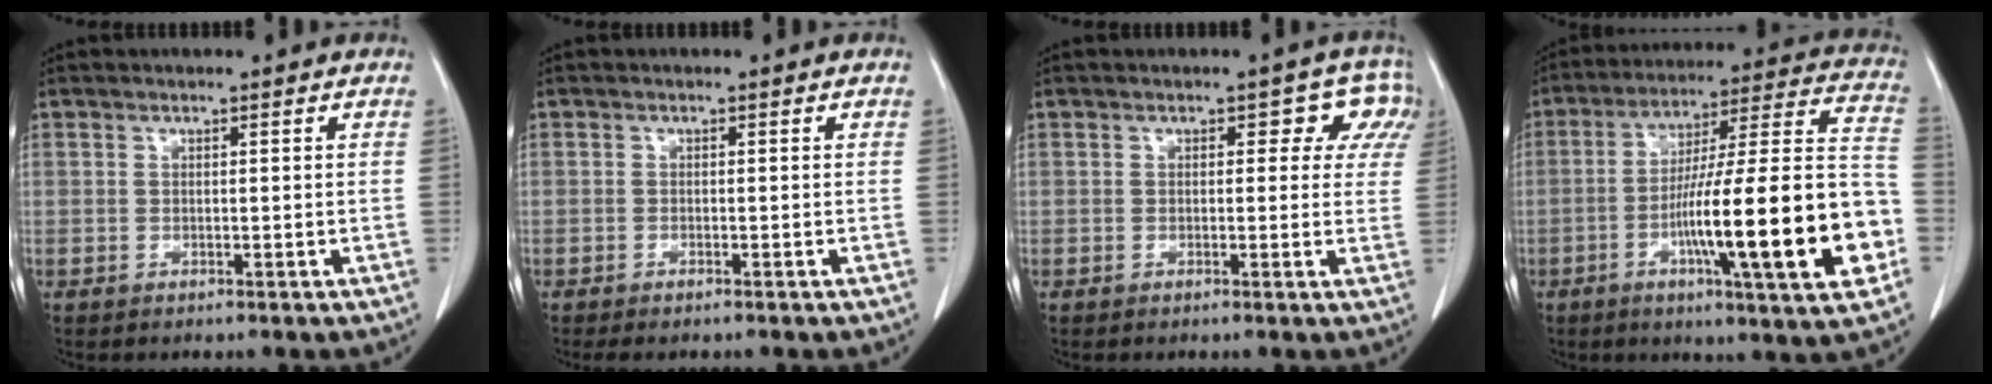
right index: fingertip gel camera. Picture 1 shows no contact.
{"total": 2.0, "force": [-1.7, 0.2, 1.0], "torque": [-0.012, -0.004, -0.021]}
{"total": 4.6, "force": [2.1, 3.2, 2.5], "torque": [-0.003, 0.010, 0.006]}
{"total": 24.2, "force": [-7.0, 1.4, 23.1], "torque": [-0.311, 0.004, -0.110]}